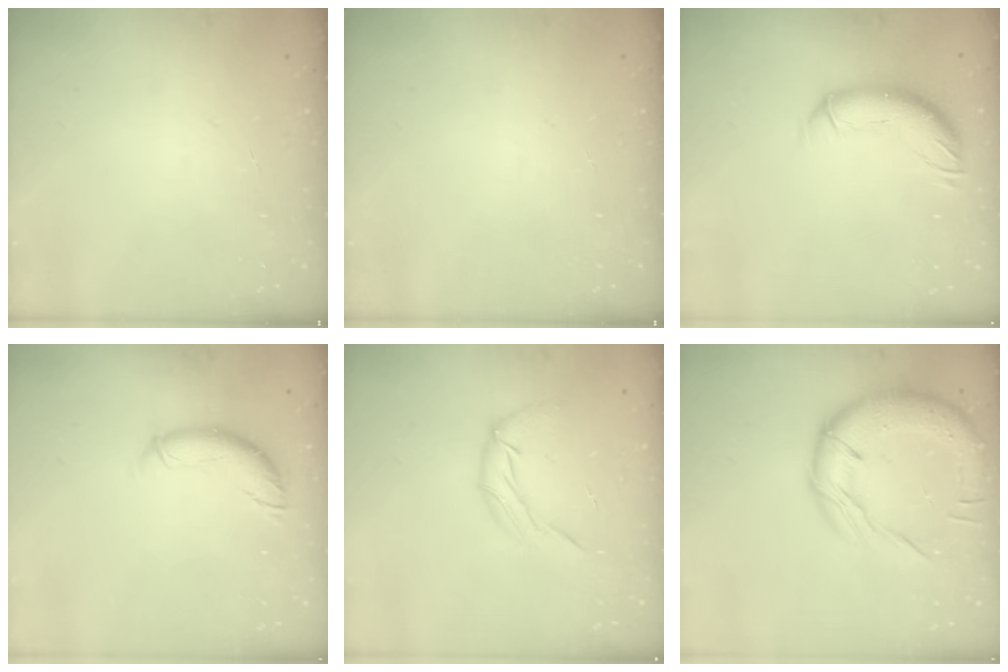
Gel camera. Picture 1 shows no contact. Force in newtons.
{"total": 0.0}
{"total": 11.6, "press": 11.5, "slide": 1.3}
{"total": 11.1, "press": 11.1, "slide": 0.9}
{"total": 8.2, "press": 8.2, "slide": 0.8}
{"total": 20.0, "press": 19.9, "slide": 2.3}